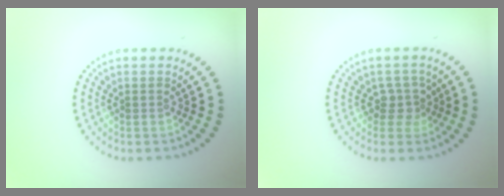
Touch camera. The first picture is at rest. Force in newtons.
{"total": 1.8, "press": 1.4, "slide": 1.1}